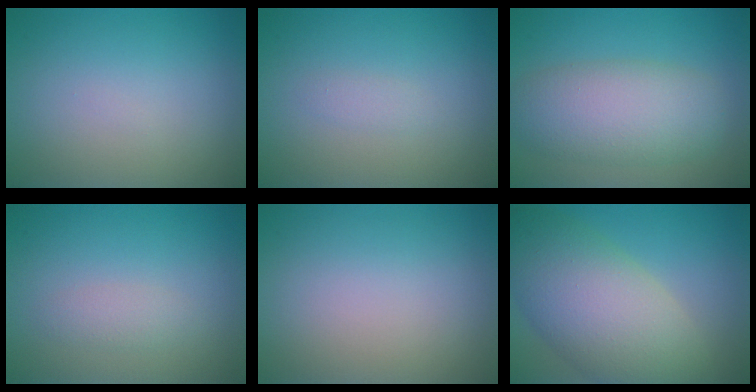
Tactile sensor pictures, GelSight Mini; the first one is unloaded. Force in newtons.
{"total": 0.8, "press": 0.8, "slide": 0.0}
{"total": 6.4, "press": 6.4, "slide": 0.2}
{"total": 1.3, "press": 1.3, "slide": 0.1}
{"total": 0.0}
{"total": 10.1, "press": 10.1, "slide": 0.9}